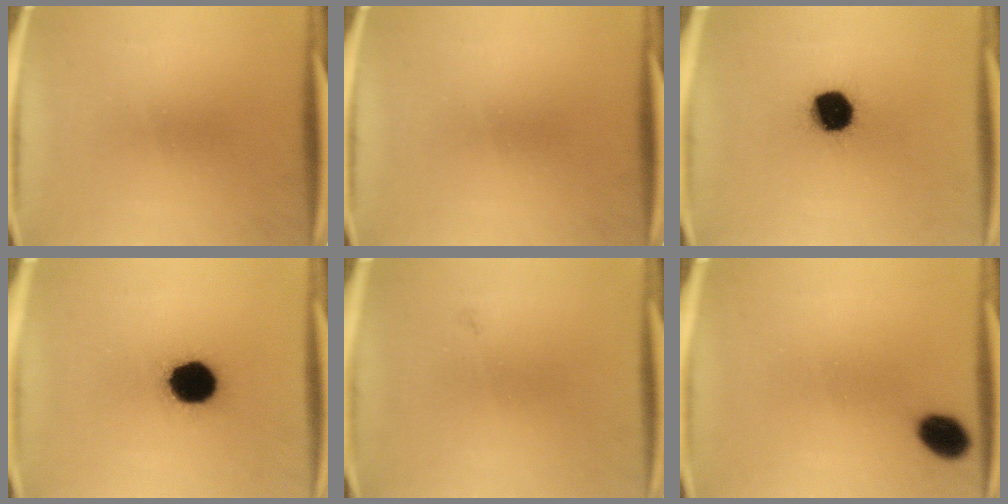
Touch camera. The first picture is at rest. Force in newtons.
{"total": 0.0}
{"total": 13.0}
{"total": 13.8}
{"total": 0.7}
{"total": 5.9}